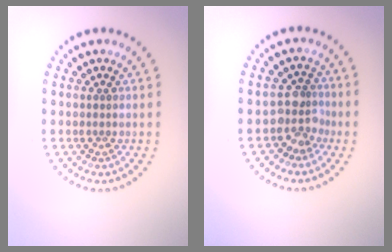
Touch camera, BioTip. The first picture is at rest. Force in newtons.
{"total": 2.5, "press": 1.9, "slide": 1.5}